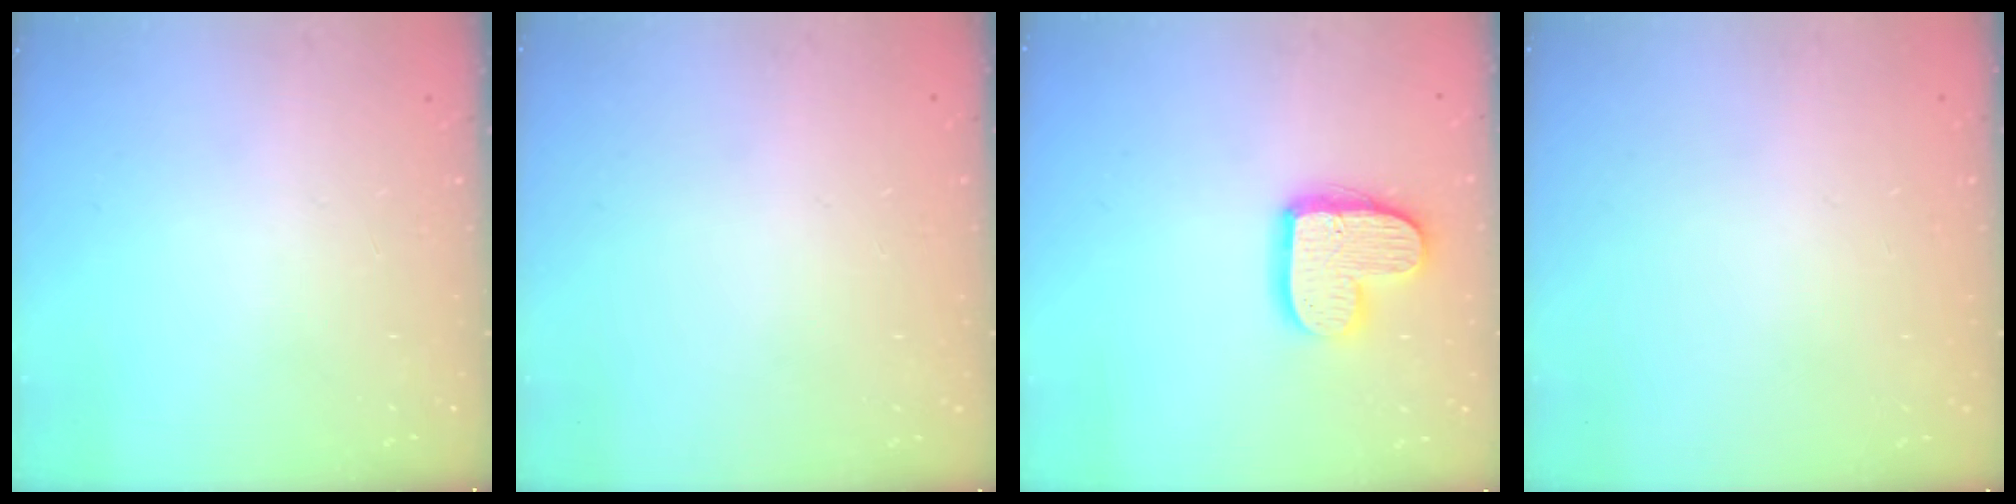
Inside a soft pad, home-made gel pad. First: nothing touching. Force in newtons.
{"total": 0.0}
{"total": 14.4, "press": 14.3, "slide": 1.0}
{"total": 0.0}